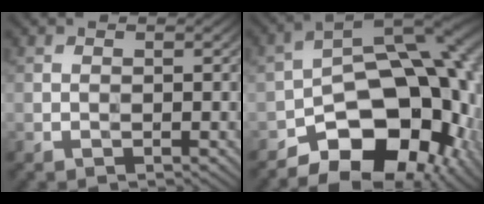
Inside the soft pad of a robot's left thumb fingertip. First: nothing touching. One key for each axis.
{"total": 19.1, "fx": -8.2, "fy": 11.2, "fz": 13.2, "tx": -0.163, "ty": -0.015, "tz": -0.116}